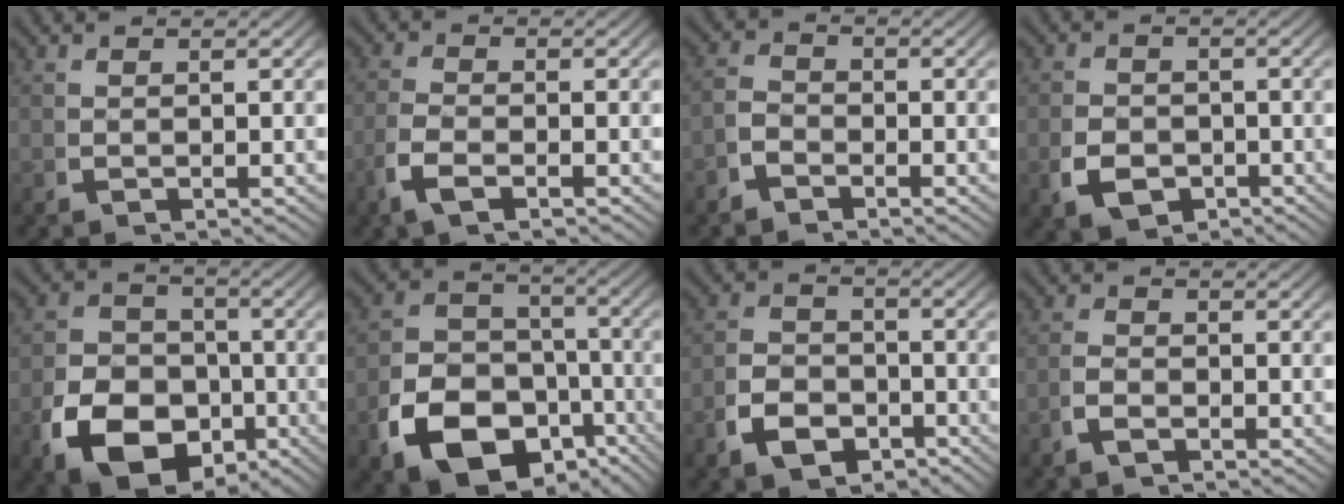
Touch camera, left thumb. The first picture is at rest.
{"total": 2.7, "force": [-1.1, 1.2, 2.1], "torque": [-0.062, -0.005, -0.024]}
{"total": 1.9, "force": [-1.2, 1.4, 0.7], "torque": [-0.009, -0.007, -0.027]}
{"total": 4.2, "force": [-1.7, 3.1, 2.3], "torque": [-0.042, -0.017, -0.024]}
{"total": 12.3, "force": [-3.7, 9.4, 7.0], "torque": [-0.131, -0.042, -0.054]}
{"total": 15.3, "force": [-6.1, 11.3, 8.2], "torque": [-0.166, -0.063, -0.087]}
{"total": 5.4, "force": [-2.4, 4.0, 2.7], "torque": [-0.044, -0.023, -0.035]}
{"total": 1.5, "force": [-0.9, 0.7, 0.9], "torque": [-0.025, -0.004, -0.020]}